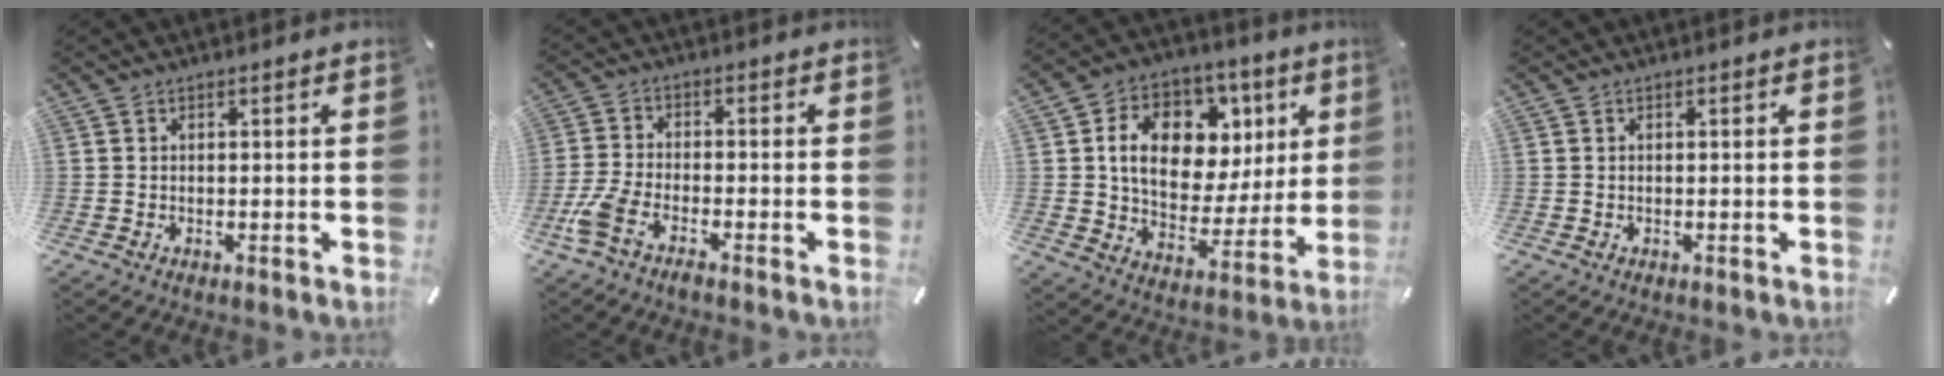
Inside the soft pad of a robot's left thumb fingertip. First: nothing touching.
{"total": 6.6, "force": [-4.3, 2.2, 4.4], "torque": [-0.115, -0.004, -0.084]}
{"total": 15.5, "force": [5.3, 11.6, 8.8], "torque": [-0.139, -0.017, 0.102]}
{"total": 0.0}